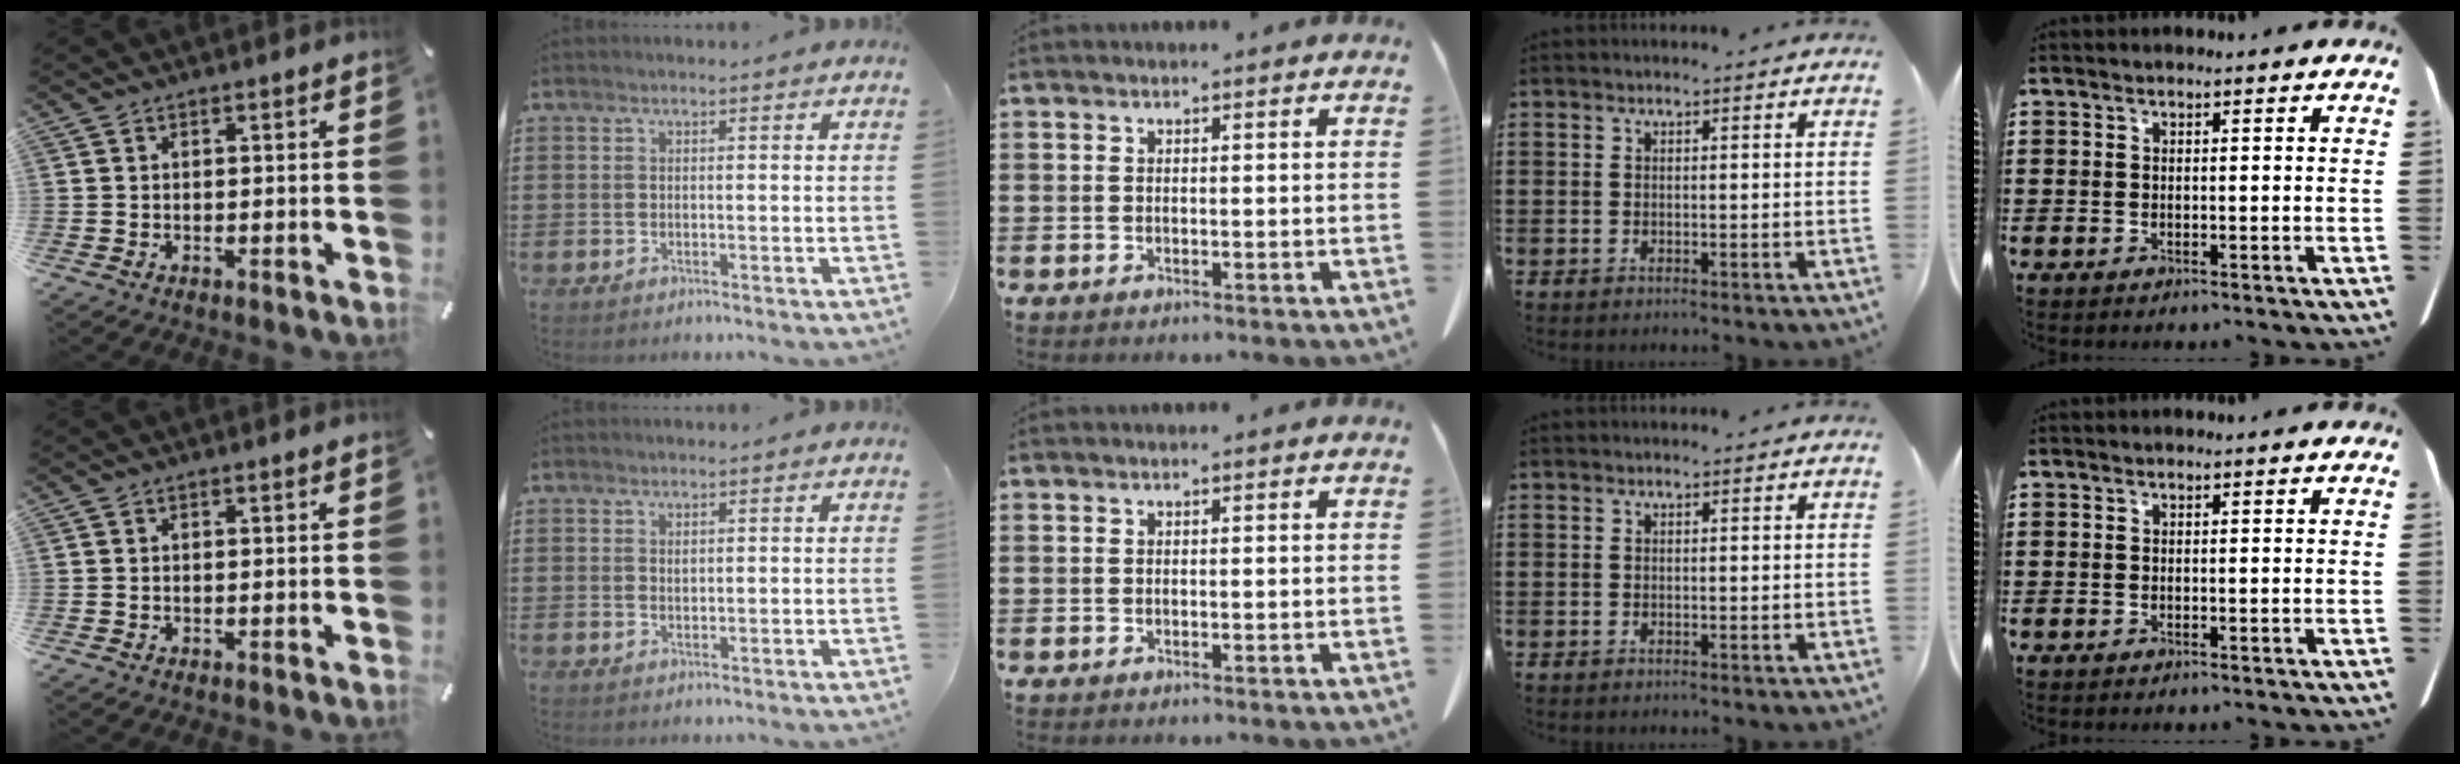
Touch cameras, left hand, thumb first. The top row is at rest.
{"index": {"total": 0.6, "force": [0.4, 0.4, 0.2], "torque": [-0.006, 0.002, 0.007]}}